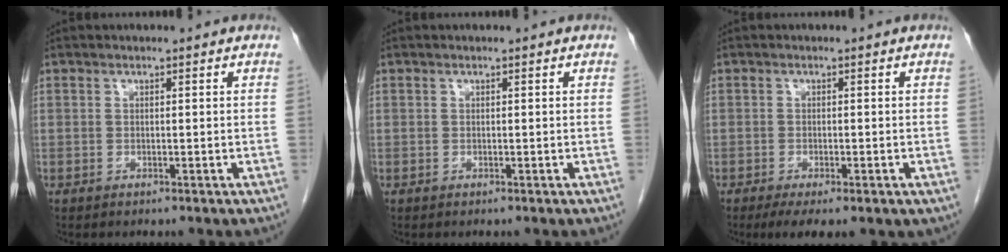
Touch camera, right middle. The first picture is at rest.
{"total": 0.0}
{"total": 6.5, "force": [-4.0, 2.1, 4.6], "torque": [-0.061, -0.014, -0.059]}